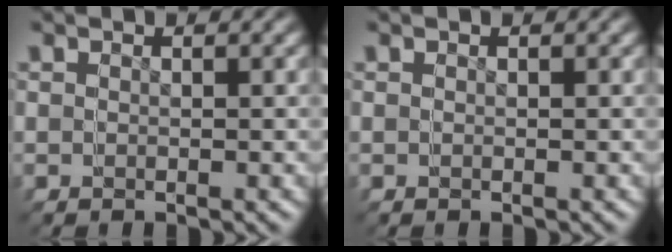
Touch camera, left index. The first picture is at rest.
{"total": 0.0}